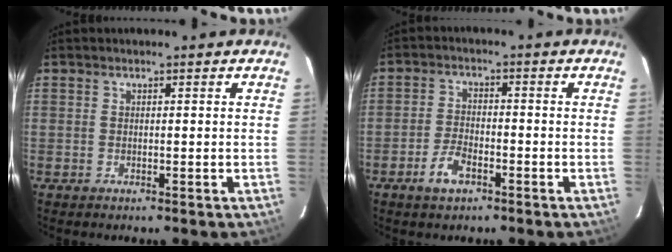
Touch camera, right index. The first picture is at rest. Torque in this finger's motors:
{"motor_torque": [0.45, -0.42, 0.30, 0.06]}